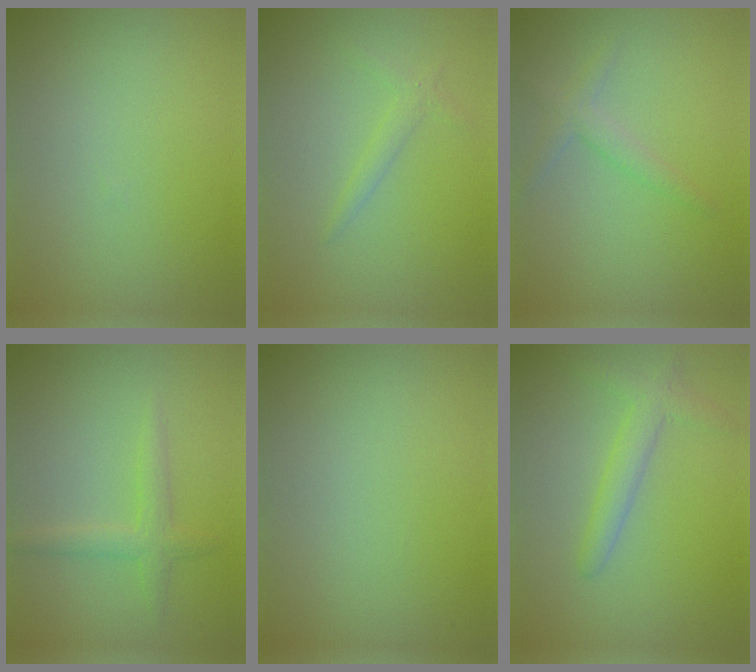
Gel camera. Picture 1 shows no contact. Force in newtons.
{"total": 1.1, "press": 1.1, "slide": 0.1}
{"total": 1.8, "press": 1.8, "slide": 0.1}
{"total": 1.9, "press": 1.9, "slide": 0.1}
{"total": 0.0}
{"total": 2.4, "press": 2.4, "slide": 0.1}